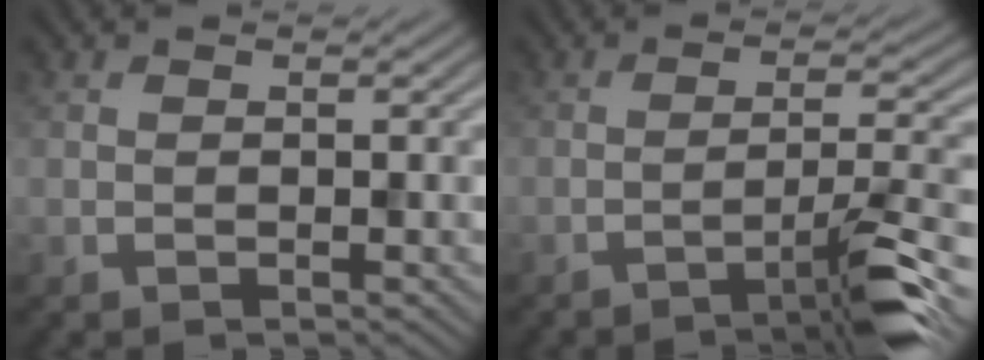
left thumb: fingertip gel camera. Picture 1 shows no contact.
{"total": 5.6, "force": [-3.6, 0.3, 4.3], "torque": [-0.057, 0.017, -0.073]}